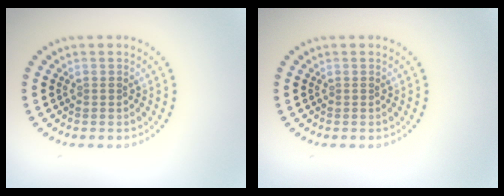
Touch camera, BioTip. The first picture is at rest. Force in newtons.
{"total": 0.0}